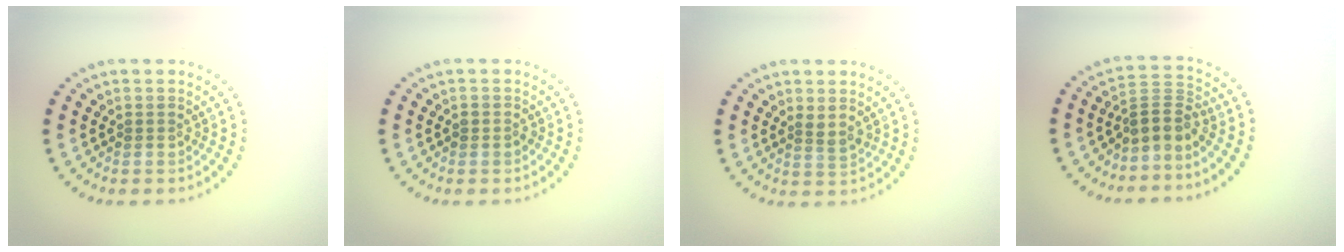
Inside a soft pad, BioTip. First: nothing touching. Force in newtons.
{"total": 0.7, "press": 0.6, "slide": 0.2}
{"total": 1.3, "press": 1.0, "slide": 0.9}
{"total": 2.8, "press": 2.0, "slide": 1.9}